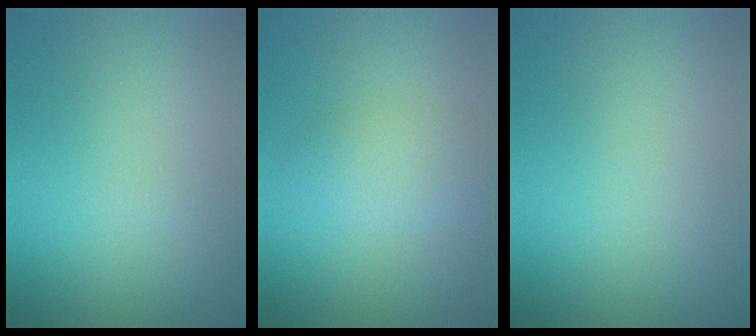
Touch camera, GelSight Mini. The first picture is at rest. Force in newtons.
{"total": 2.7, "press": 2.7, "slide": 0.1}
{"total": 0.0}